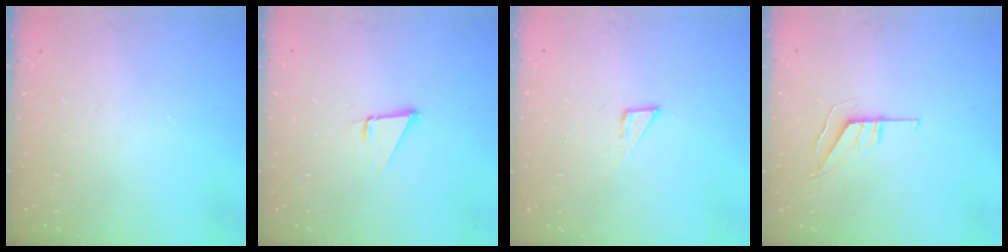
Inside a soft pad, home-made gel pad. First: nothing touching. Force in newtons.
{"total": 1.9, "press": 1.9, "slide": 0.0}
{"total": 2.7, "press": 2.7, "slide": 0.2}
{"total": 5.5, "press": 5.5, "slide": 0.4}